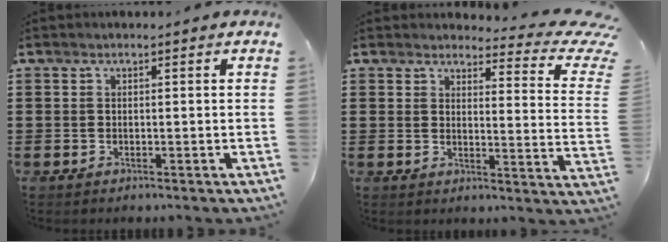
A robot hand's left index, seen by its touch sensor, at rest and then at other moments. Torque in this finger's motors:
{"motor_torque": [2.14, 0.00, 0.12, 0.00]}